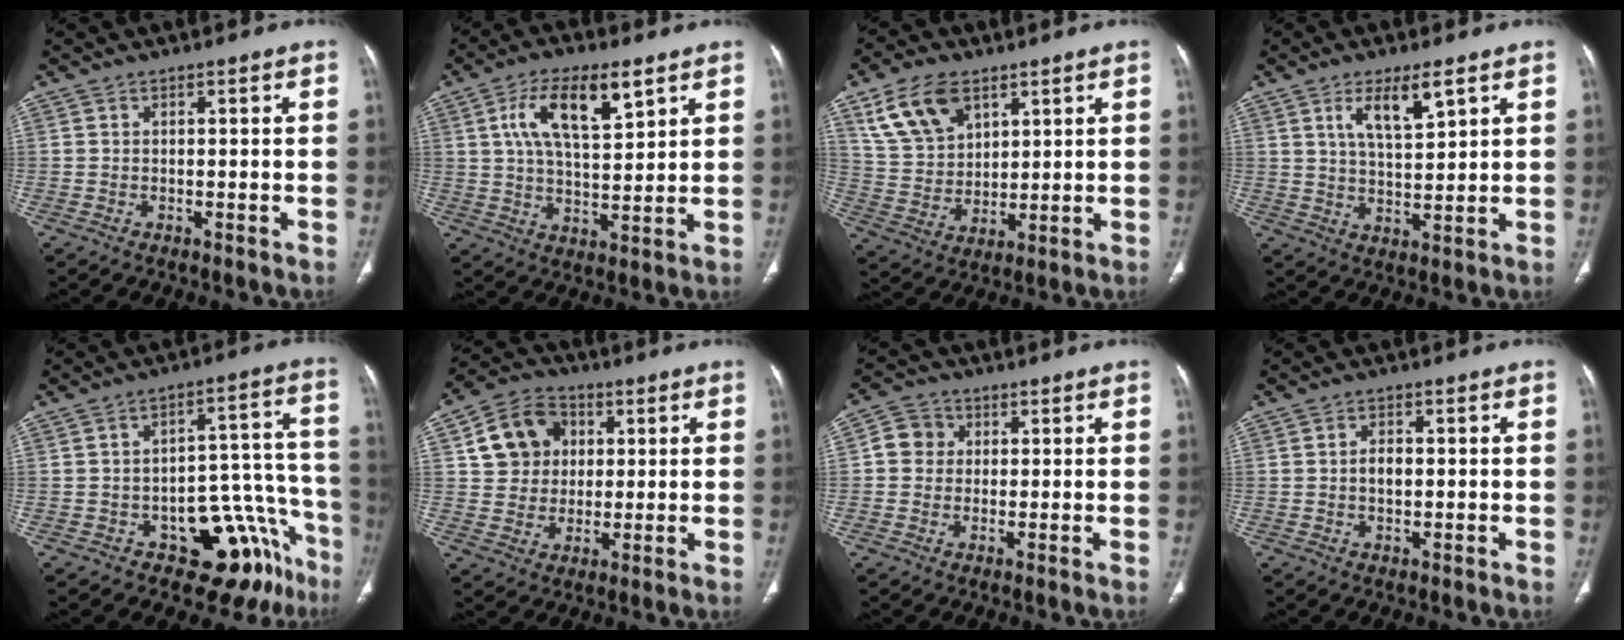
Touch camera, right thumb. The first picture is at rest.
{"total": 12.9, "force": [5.5, 5.9, 10.1], "torque": [-0.160, -0.012, 0.098]}
{"total": 12.5, "force": [6.7, 7.9, 7.0], "torque": [-0.110, -0.023, 0.139]}
{"total": 7.8, "force": [4.1, 2.5, 6.1], "torque": [-0.101, -0.025, 0.077]}
{"total": 16.0, "force": [-9.4, 8.9, 9.3], "torque": [-0.046, 0.098, -0.123]}
{"total": 11.6, "force": [2.8, 10.0, 5.0], "torque": [-0.059, 0.005, 0.045]}
{"total": 5.2, "force": [0.7, 4.8, 1.8], "torque": [-0.015, 0.009, 0.003]}
{"total": 3.1, "force": [0.0, 1.9, 2.5], "torque": [-0.042, 0.003, -0.002]}